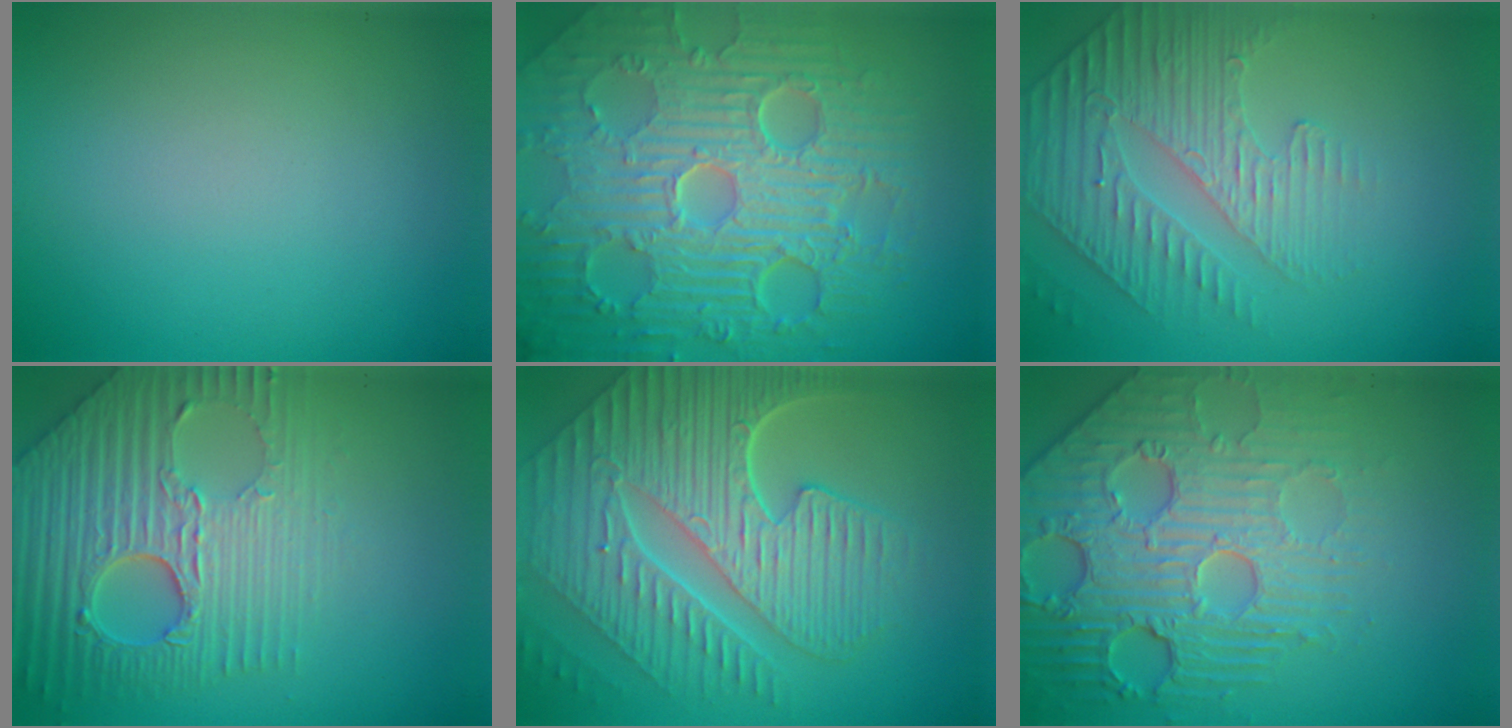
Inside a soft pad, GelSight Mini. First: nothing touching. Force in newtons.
{"total": 11.5, "press": 7.4, "slide": 8.8}
{"total": 4.5, "press": 3.5, "slide": 2.9}
{"total": 6.9, "press": 5.6, "slide": 4.1}
{"total": 9.8, "press": 6.5, "slide": 7.3}
{"total": 7.0, "press": 5.7, "slide": 4.0}